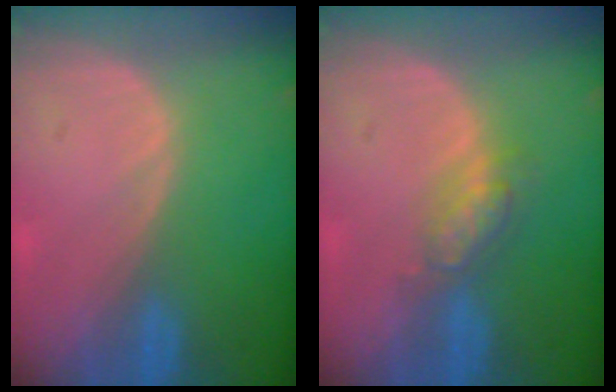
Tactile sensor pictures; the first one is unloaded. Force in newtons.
{"total": 4.6, "press": 4.1, "slide": 2.2}